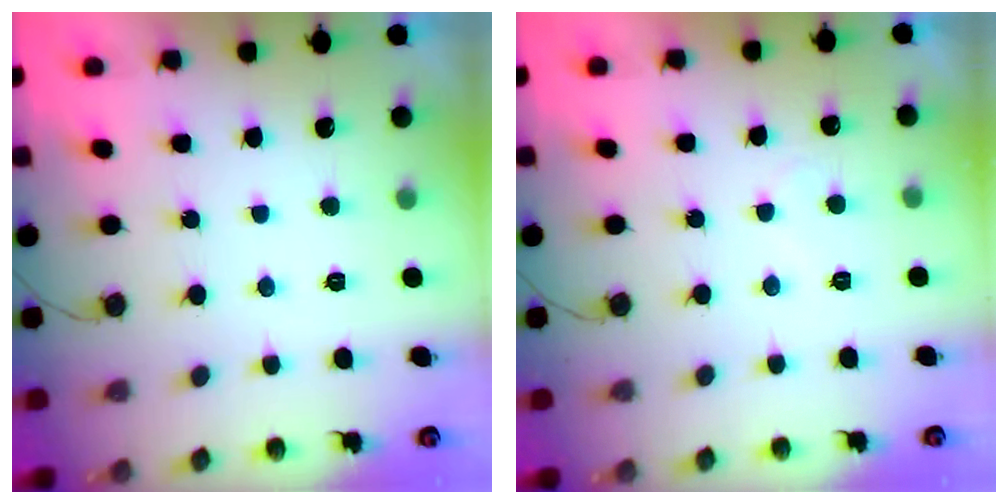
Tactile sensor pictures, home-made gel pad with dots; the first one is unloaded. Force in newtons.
{"total": 4.8, "press": 4.8, "slide": 0.2}